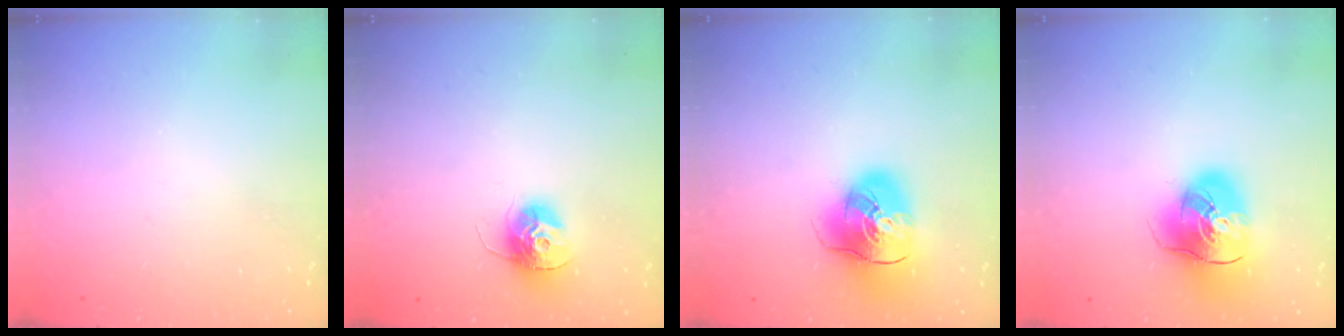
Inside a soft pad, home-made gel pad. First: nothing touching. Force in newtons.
{"total": 12.3, "press": 12.3, "slide": 1.0}
{"total": 16.2, "press": 16.0, "slide": 2.6}
{"total": 16.2, "press": 16.0, "slide": 2.6}